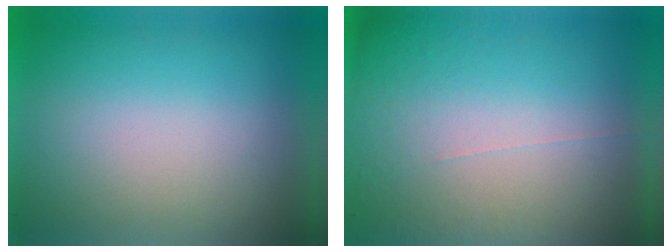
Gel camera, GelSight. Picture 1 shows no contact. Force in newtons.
{"total": 5.7}